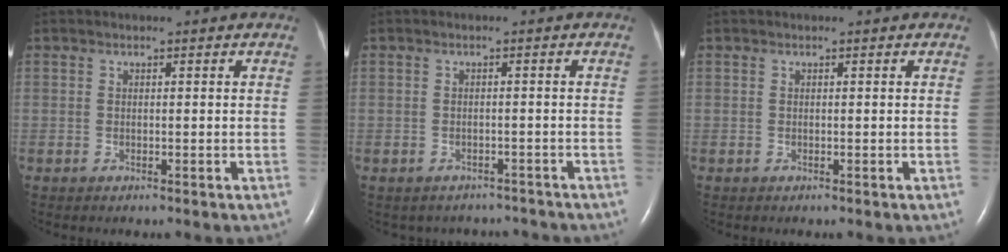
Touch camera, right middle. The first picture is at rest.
{"total": 5.7, "force": [-5.1, 2.6, 0.1], "torque": [0.000, 0.015, -0.052]}
{"total": 0.0}